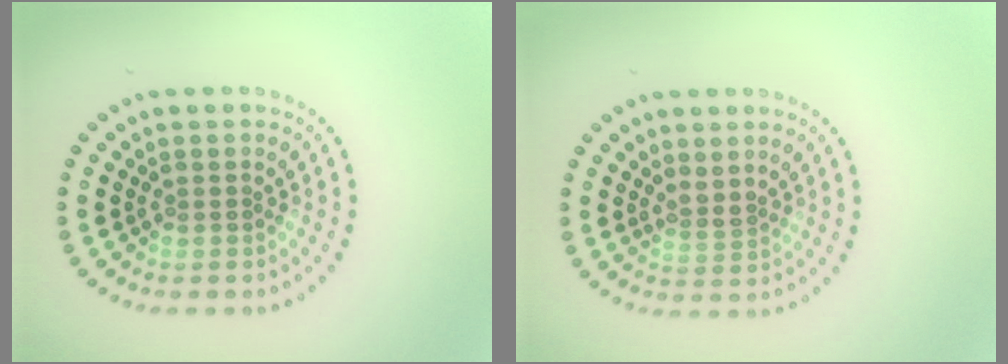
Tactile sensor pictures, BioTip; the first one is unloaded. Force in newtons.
{"total": 1.1, "press": 0.6, "slide": 0.9}